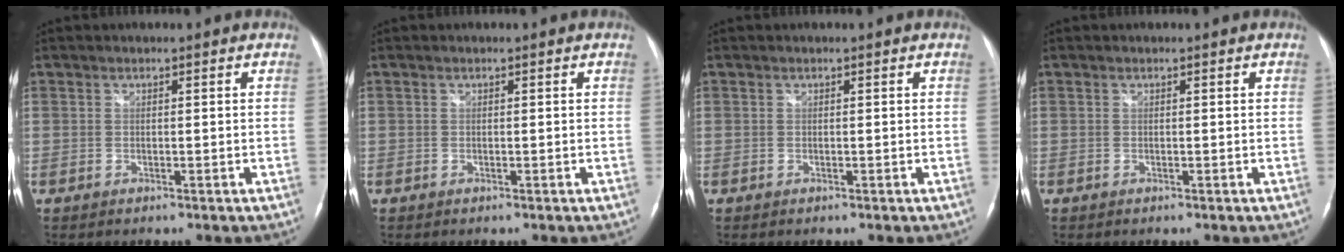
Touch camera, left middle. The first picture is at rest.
{"total": 0.0}
{"total": 0.0}
{"total": 0.0}